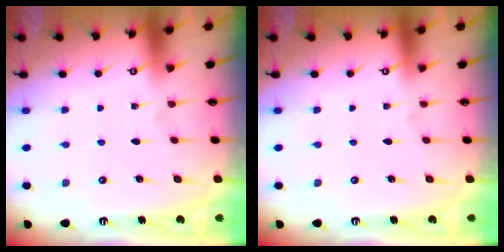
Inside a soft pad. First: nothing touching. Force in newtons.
{"total": 0.0}